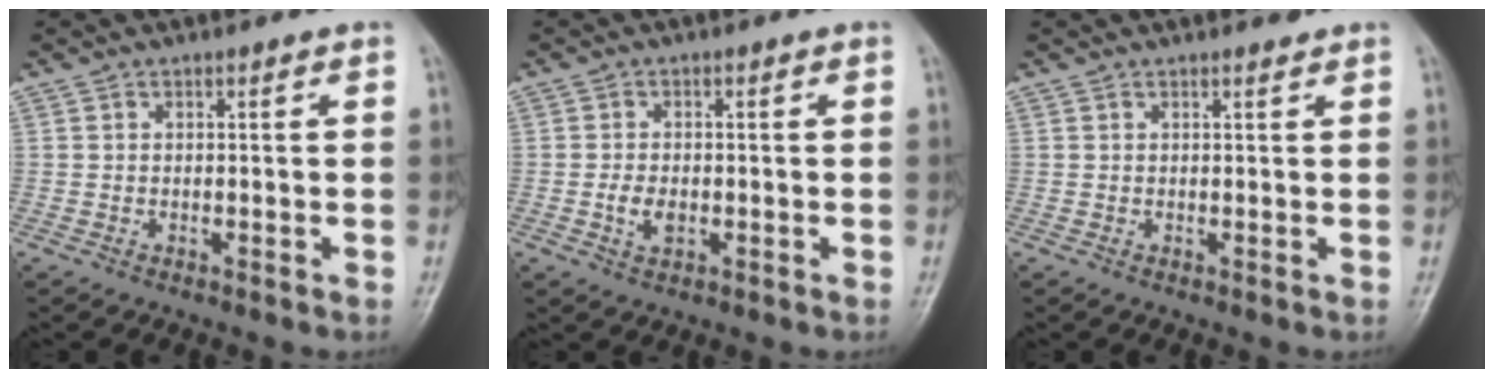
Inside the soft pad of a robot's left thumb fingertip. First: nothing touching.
{"total": 3.3, "force": [-0.7, 2.1, 2.4], "torque": [-0.043, 0.001, -0.013]}
{"total": 1.0, "force": [0.9, 0.3, 0.4], "torque": [-0.004, -0.004, 0.012]}